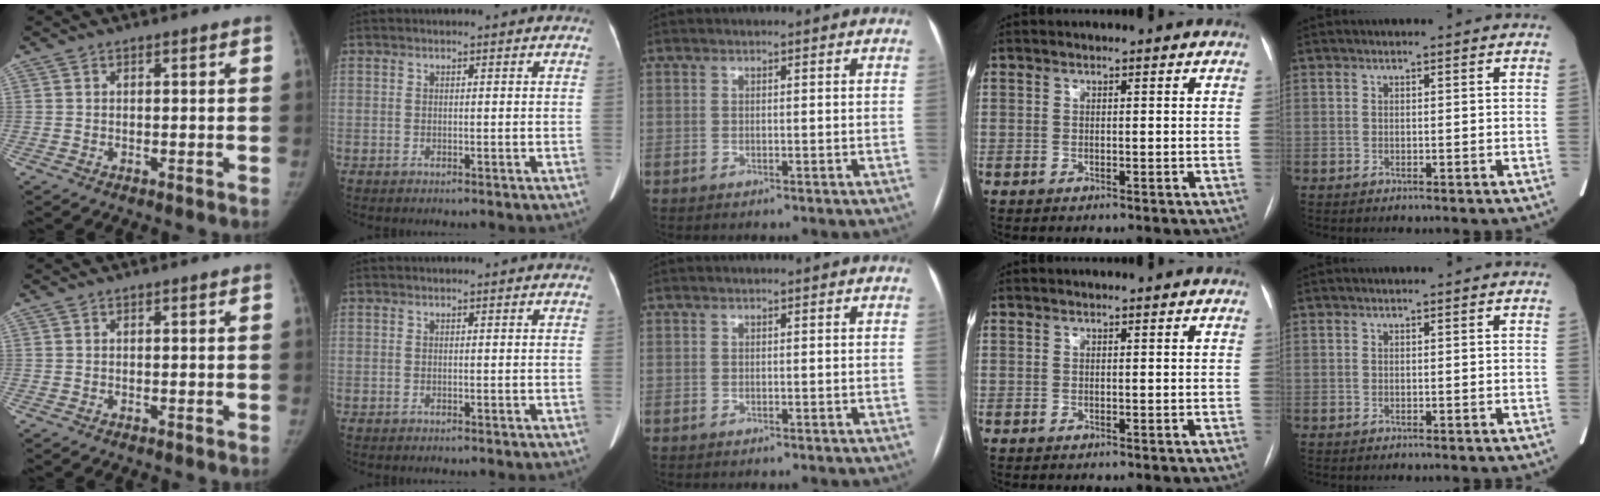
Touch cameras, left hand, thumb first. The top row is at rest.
{}